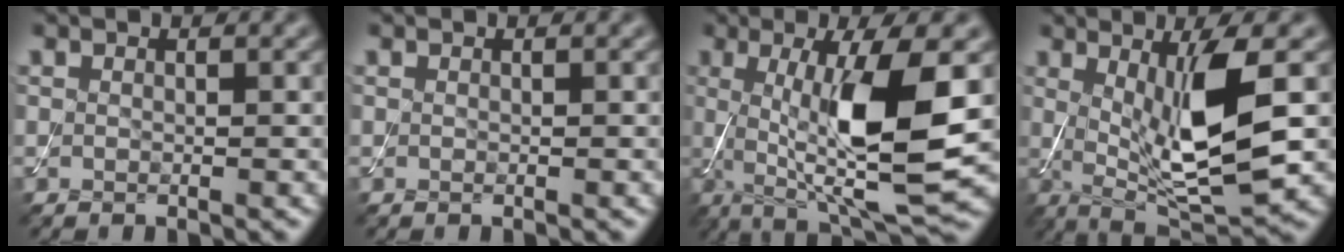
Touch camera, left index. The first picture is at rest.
{"total": 0.0}
{"total": 10.8, "force": [0.2, 2.4, 10.5], "torque": [-0.175, -0.012, 0.014]}
{"total": 9.0, "force": [0.9, 2.3, 8.7], "torque": [-0.147, -0.017, 0.025]}